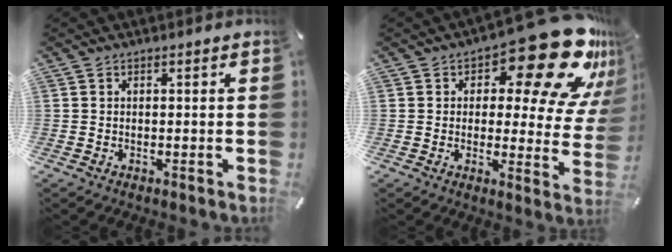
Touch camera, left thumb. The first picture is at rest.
{"total": 22.9, "force": [13.2, 9.7, 16.1], "torque": [-0.194, -0.089, 0.214]}